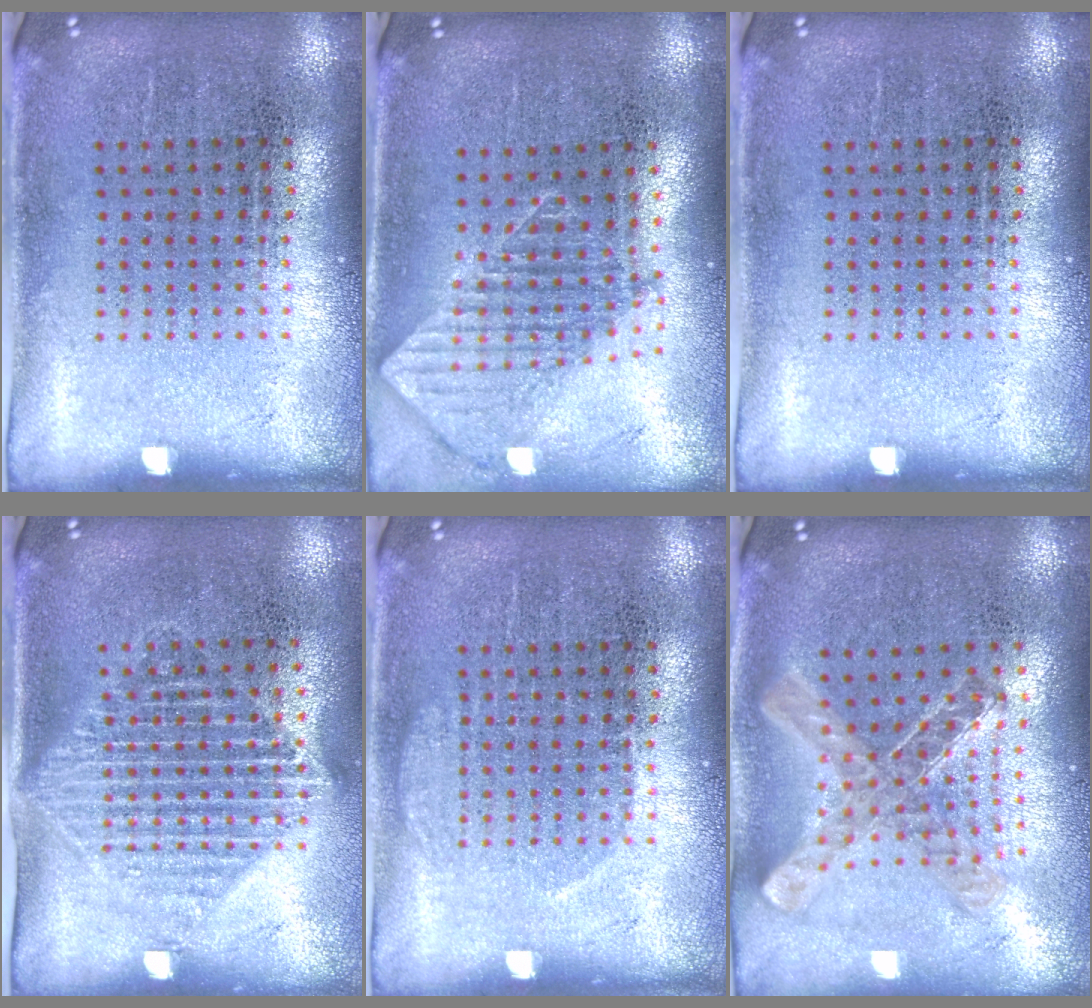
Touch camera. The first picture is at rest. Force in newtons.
{"total": 1.6, "press": 1.3, "slide": 0.9}
{"total": 0.0}
{"total": 1.5, "press": 1.3, "slide": 0.8}
{"total": 1.1, "press": 1.1, "slide": 0.3}
{"total": 1.1, "press": 1.1, "slide": 0.2}